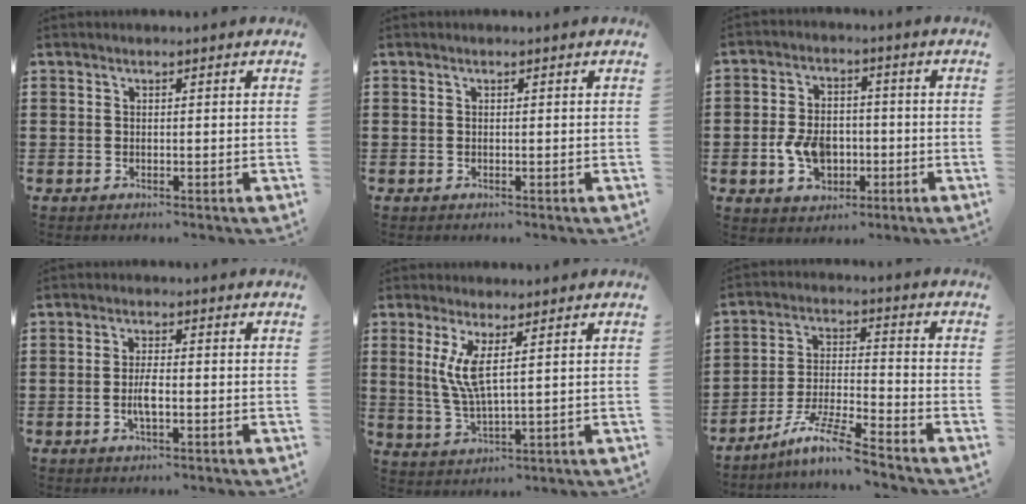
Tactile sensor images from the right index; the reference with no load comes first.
{"total": 0.0}
{"total": 6.6, "force": [-1.7, 4.8, 4.2], "torque": [-0.087, 0.005, -0.033]}
{"total": 3.3, "force": [-0.8, 1.0, 3.0], "torque": [-0.068, -0.003, -0.019]}
{"total": 6.0, "force": [2.0, 1.1, 5.6], "torque": [-0.121, -0.006, 0.032]}
{"total": 8.6, "force": [-7.1, 0.0, 4.8], "torque": [-0.101, -0.003, -0.141]}